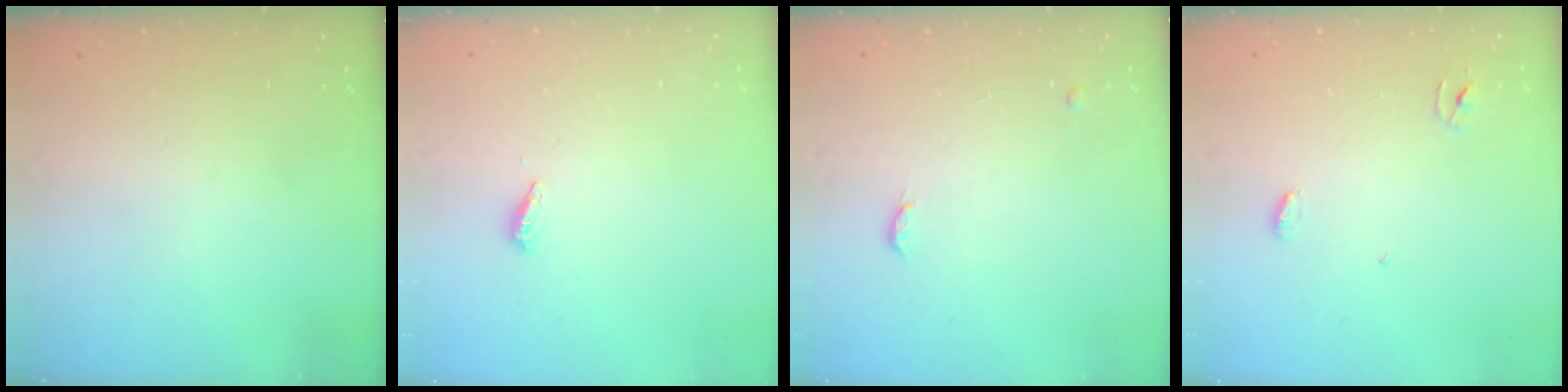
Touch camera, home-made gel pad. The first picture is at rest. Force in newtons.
{"total": 2.9, "press": 2.9, "slide": 0.3}
{"total": 7.8, "press": 4.4, "slide": 6.4}
{"total": 3.2, "press": 3.2, "slide": 0.3}